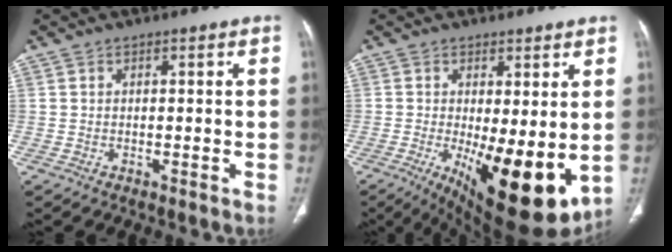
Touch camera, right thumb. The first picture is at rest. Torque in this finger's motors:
{"motor_torque": [2.79, 2.22, 1.26, -1.13, 0.50]}